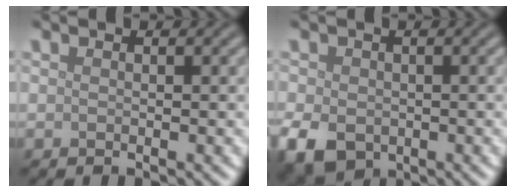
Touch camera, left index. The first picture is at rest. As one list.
[{"total": 5.2, "force": [-1.7, 3.9, 2.8], "torque": [-0.070, -0.018, -0.032]}]